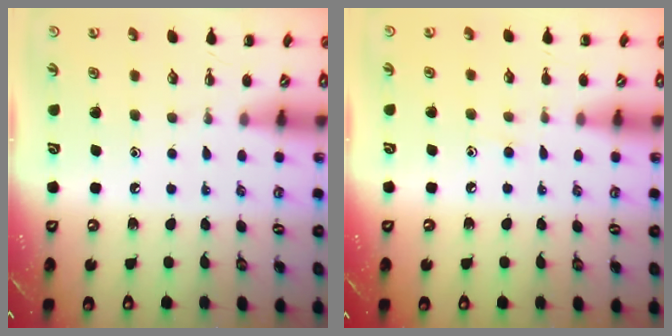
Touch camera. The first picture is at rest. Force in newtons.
{"total": 5.4, "press": 5.0, "slide": 2.0}